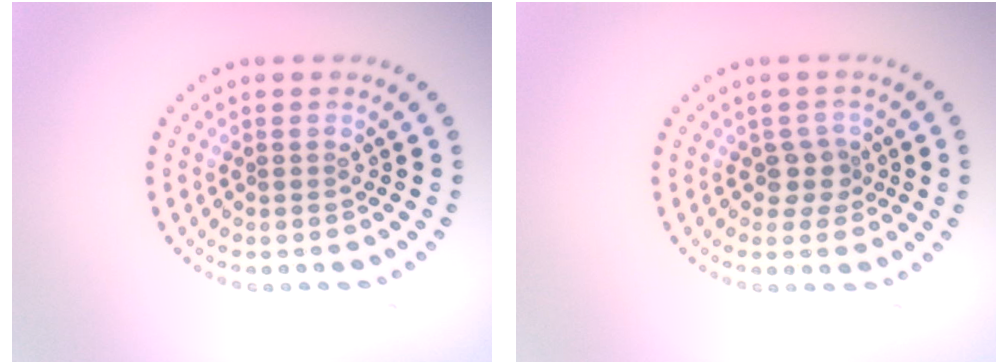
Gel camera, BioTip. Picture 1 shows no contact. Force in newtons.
{"total": 1.8, "press": 1.5, "slide": 1.0}